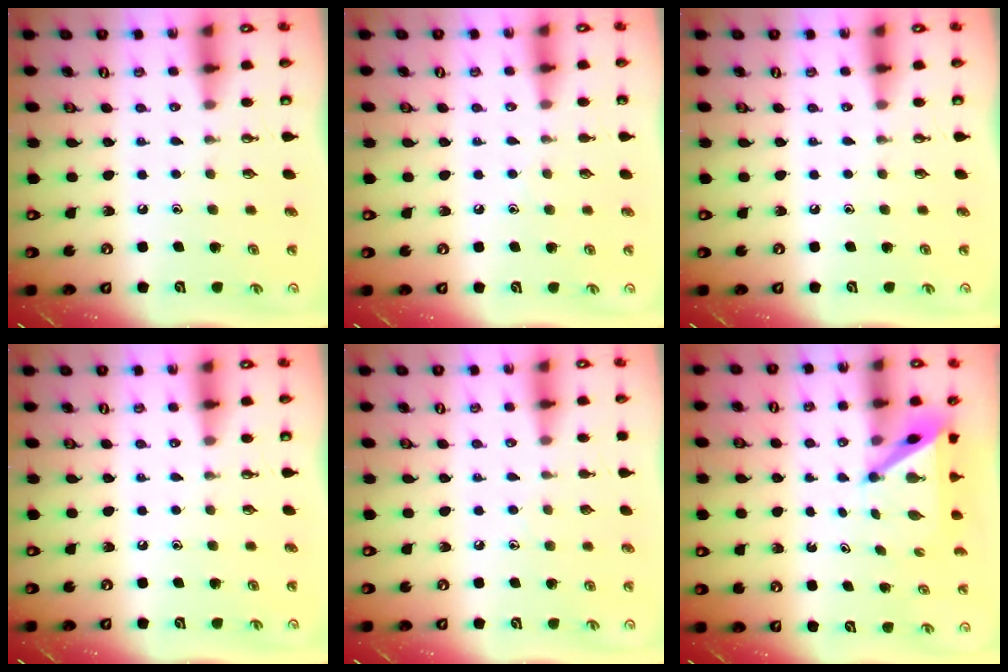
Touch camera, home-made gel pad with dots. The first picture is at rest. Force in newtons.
{"total": 3.0, "press": 2.9, "slide": 0.4}
{"total": 0.0}
{"total": 0.0}
{"total": 4.1, "press": 4.0, "slide": 0.6}
{"total": 4.9, "press": 4.8, "slide": 0.5}